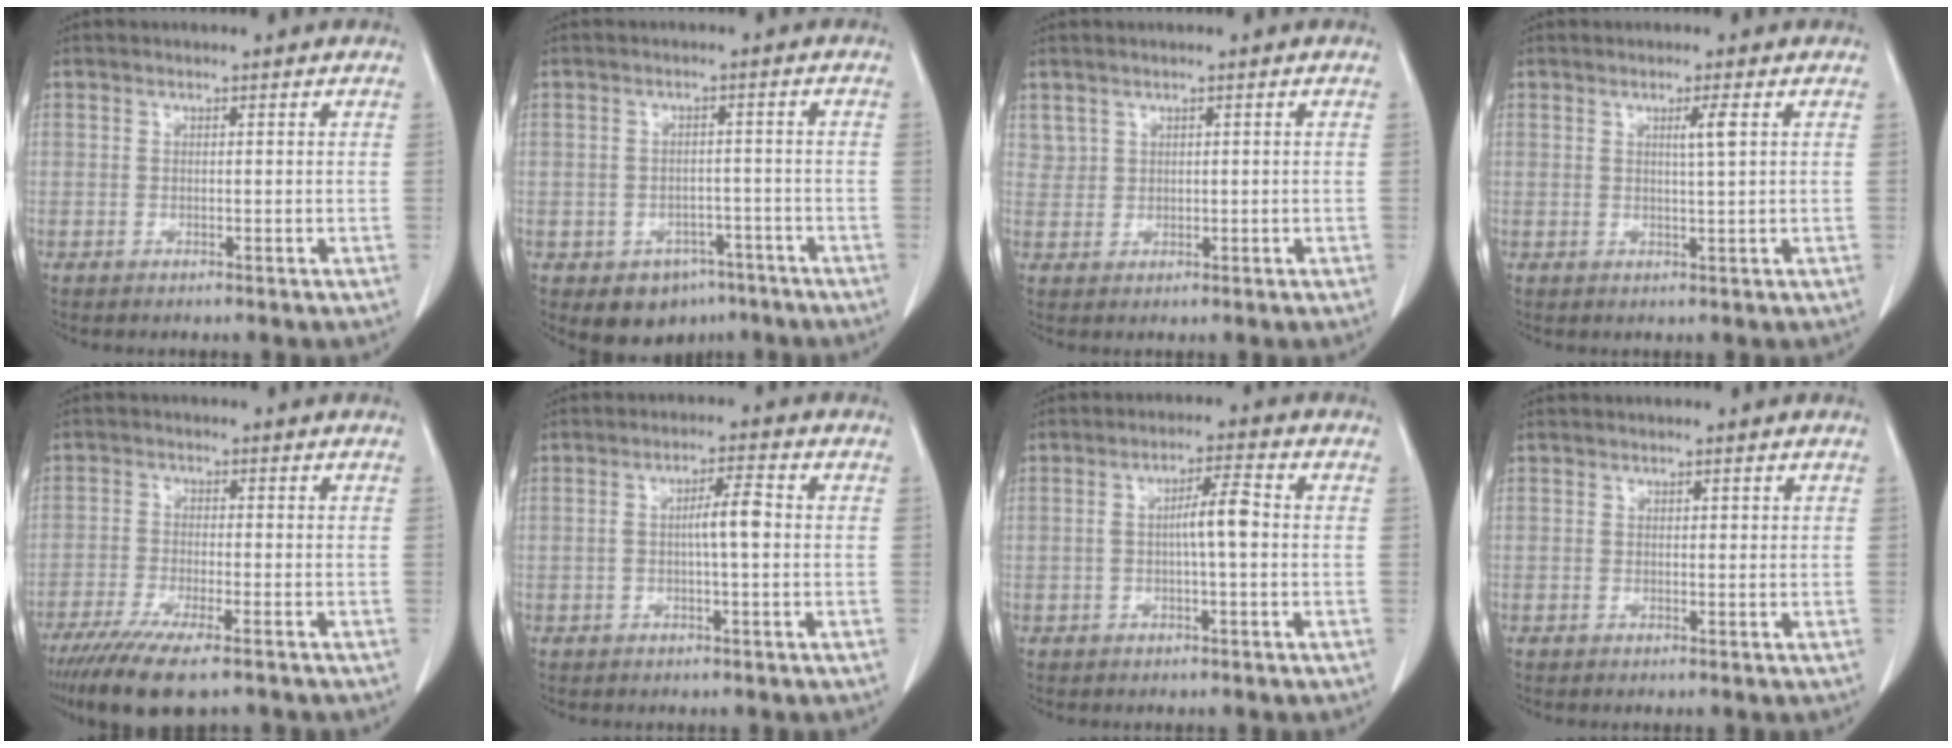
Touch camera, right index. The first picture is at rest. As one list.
[{"total": 6.9, "force": [-4.4, 4.8, 2.2], "torque": [-0.017, 0.011, -0.053]}, {"total": 1.6, "force": [1.0, 1.2, 0.2], "torque": [0.002, 0.005, 0.020]}, {"total": 2.3, "force": [0.8, -0.3, 2.1], "torque": [-0.036, -0.003, 0.014]}, {"total": 10.8, "force": [-8.0, 1.6, 7.1], "torque": [-0.111, -0.023, -0.125]}, {"total": 4.4, "force": [-0.1, 0.5, 4.4], "torque": [-0.076, 0.012, -0.002]}, {"total": 5.0, "force": [-0.2, 0.6, 4.9], "torque": [-0.085, 0.014, -0.003]}, {"total": 0.7, "force": [0.3, 0.4, 0.5], "torque": [-0.004, -0.001, 0.005]}]